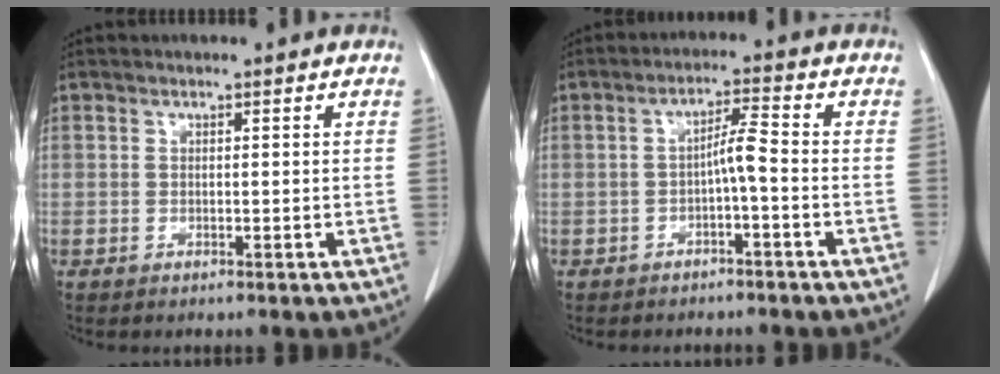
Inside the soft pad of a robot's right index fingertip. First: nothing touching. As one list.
[{"total": 3.6, "force": [-1.0, 0.0, 3.5], "torque": [-0.058, 0.012, -0.017]}]